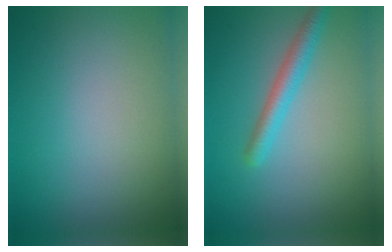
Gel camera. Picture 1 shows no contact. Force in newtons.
{"total": 2.8, "press": 2.8, "slide": 0.2}